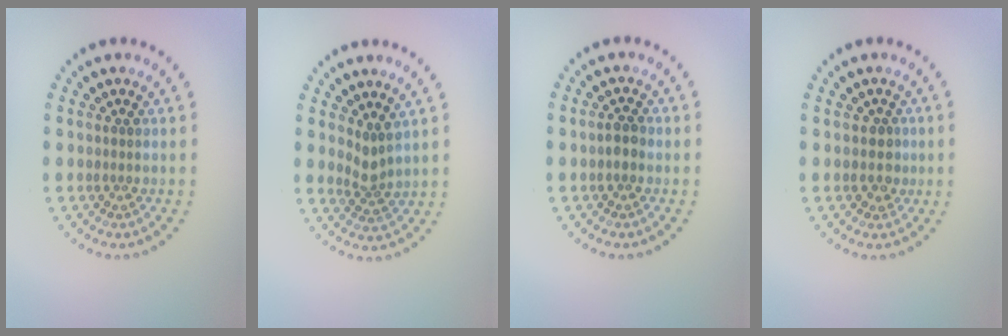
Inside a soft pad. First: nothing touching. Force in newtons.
{"total": 1.9, "press": 1.4, "slide": 1.4}
{"total": 1.4, "press": 1.4, "slide": 0.2}
{"total": 1.5, "press": 1.3, "slide": 0.8}